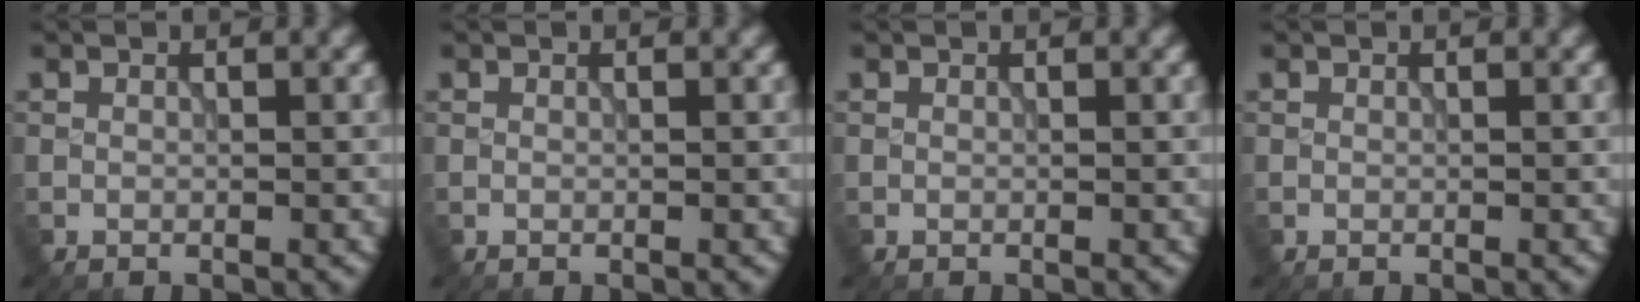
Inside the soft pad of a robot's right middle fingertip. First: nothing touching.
{"total": 0.0}
{"total": 0.0}
{"total": 0.0}